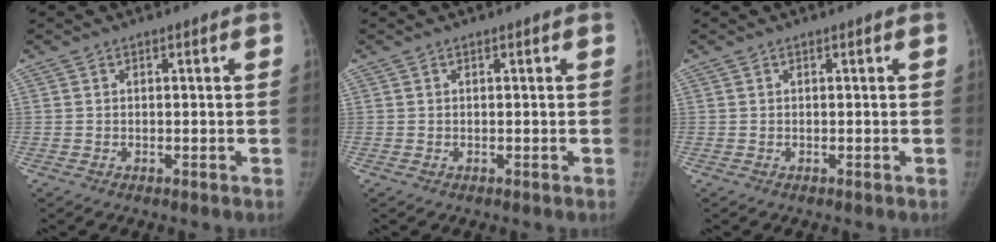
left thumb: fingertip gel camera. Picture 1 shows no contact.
{"total": 0.0}
{"total": 0.0}